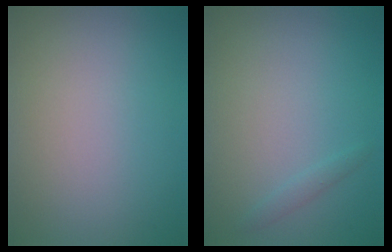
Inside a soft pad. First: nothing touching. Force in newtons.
{"total": 0.8, "press": 0.8, "slide": 0.1}